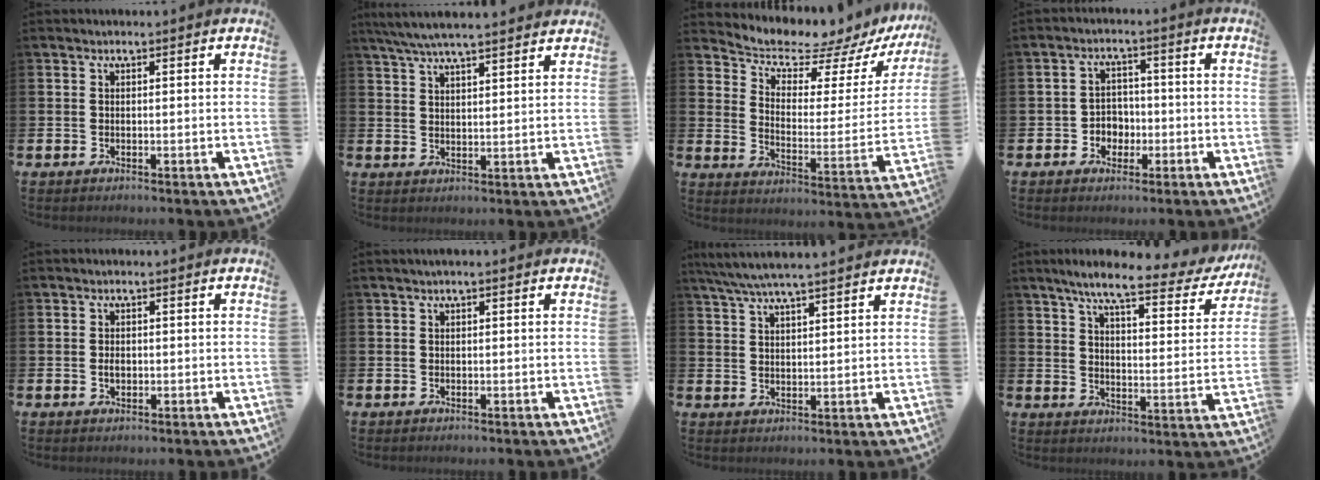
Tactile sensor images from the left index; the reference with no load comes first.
{"total": 5.8, "force": [5.5, 0.3, 1.9], "torque": [-0.054, -0.017, 0.100]}
{"total": 6.7, "force": [6.4, 1.5, 1.4], "torque": [-0.058, -0.058, 0.100]}
{"total": 3.2, "force": [-1.2, 2.8, 0.9], "torque": [-0.027, 0.006, -0.030]}
{"total": 1.4, "force": [-0.1, 1.0, 1.0], "torque": [-0.011, 0.003, -0.006]}
{"total": 0.5, "force": [0.3, 0.1, 0.5], "torque": [-0.004, 0.001, 0.003]}
{"total": 5.5, "force": [5.1, 0.2, 2.0], "torque": [-0.054, -0.016, 0.094]}
{"total": 7.8, "force": [6.3, 1.2, 4.4], "torque": [-0.094, -0.038, 0.099]}